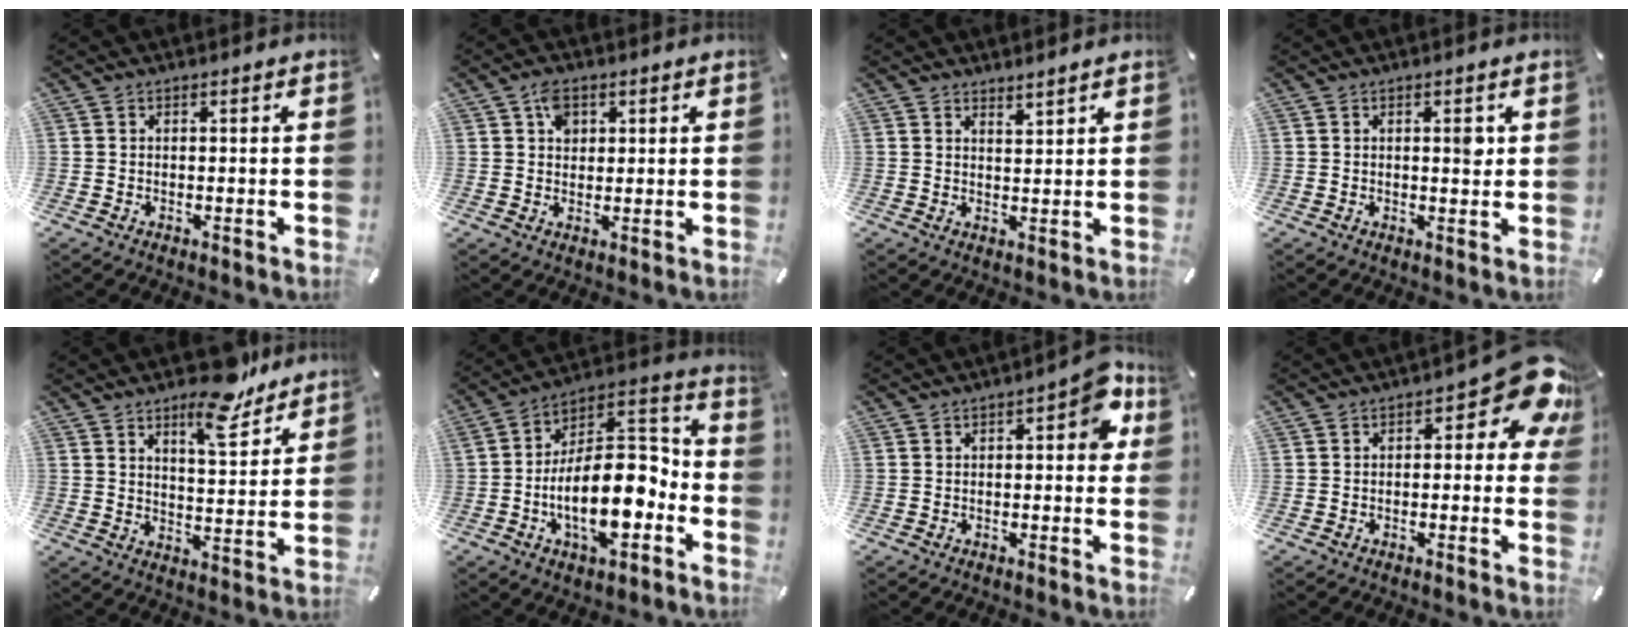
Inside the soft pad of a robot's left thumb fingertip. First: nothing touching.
{"total": 4.4, "force": [1.8, 3.4, 2.2], "torque": [-0.025, -0.002, 0.027]}
{"total": 2.3, "force": [2.3, 0.1, -0.1], "torque": [0.000, -0.012, 0.043]}
{"total": 2.9, "force": [0.8, 1.2, 2.6], "torque": [-0.028, -0.004, 0.005]}
{"total": 12.5, "force": [9.3, 4.9, 6.9], "torque": [-0.089, -0.062, 0.158]}
{"total": 18.9, "force": [-5.6, 9.4, 15.4], "torque": [-0.252, 0.005, -0.098]}
{"total": 6.9, "force": [1.3, 3.2, 5.9], "torque": [-0.062, -0.002, 0.013]}
{"total": 10.7, "force": [4.0, 4.5, 8.9], "torque": [-0.105, -0.031, 0.064]}